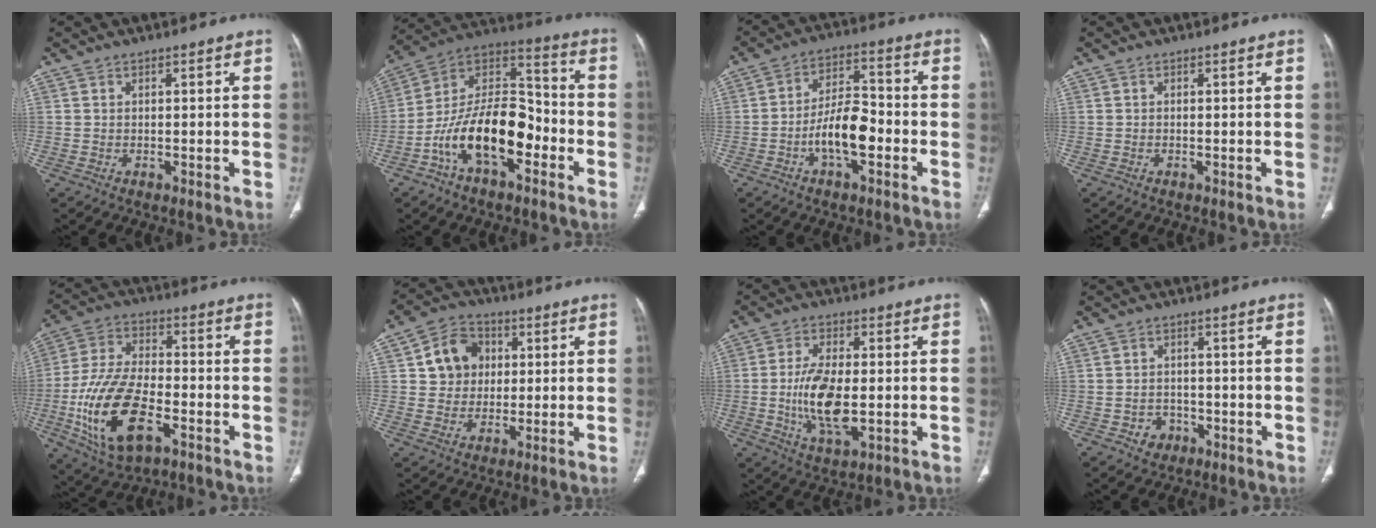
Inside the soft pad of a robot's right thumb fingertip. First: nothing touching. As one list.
[{"total": 18.8, "force": [-7.0, 9.7, 14.5], "torque": [-0.231, 0.070, -0.125]}, {"total": 10.3, "force": [-3.5, 4.6, 8.5], "torque": [-0.141, 0.035, -0.065]}, {"total": 0.0}, {"total": 18.5, "force": [-6.5, 9.3, 14.6], "torque": [-0.288, 0.019, -0.112]}, {"total": 9.4, "force": [2.0, 8.2, 4.1], "torque": [-0.034, 0.004, 0.030]}, {"total": 11.4, "force": [-1.3, 5.2, 10.1], "torque": [-0.194, -0.005, -0.021]}, {"total": 3.8, "force": [-1.6, 3.2, 1.2], "torque": [-0.001, 0.014, -0.021]}]